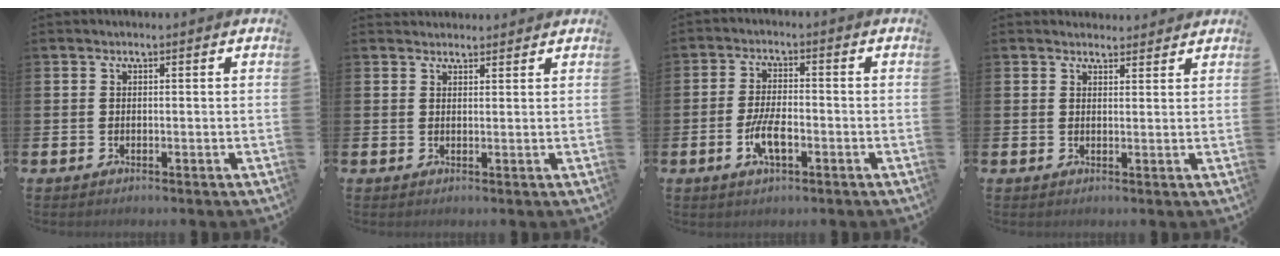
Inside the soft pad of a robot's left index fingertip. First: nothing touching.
{"total": 1.8, "force": [1.8, 0.5, -0.1], "torque": [0.009, -0.007, 0.031]}
{"total": 5.0, "force": [-1.6, 1.9, 4.3], "torque": [-0.081, -0.001, -0.032]}
{"total": 2.3, "force": [2.2, 0.7, -0.1], "torque": [0.011, -0.012, 0.038]}